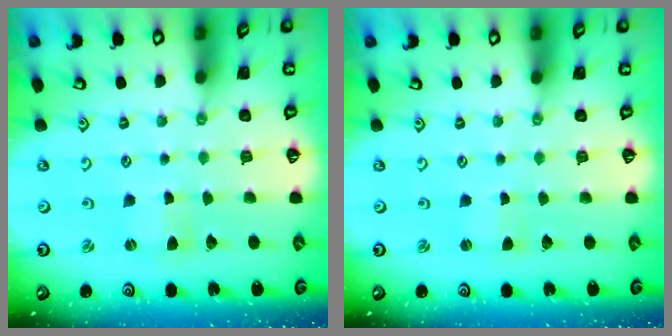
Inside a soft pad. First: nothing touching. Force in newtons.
{"total": 0.7, "press": 0.7, "slide": 0.2}